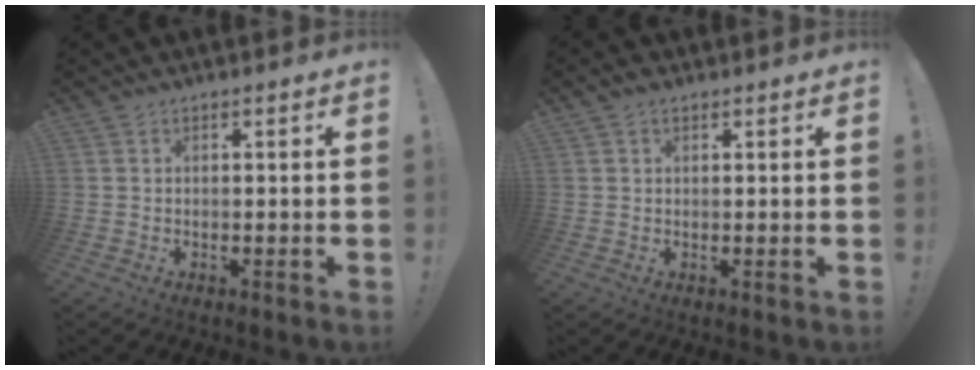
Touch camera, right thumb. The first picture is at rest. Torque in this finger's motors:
{"motor_torque": [0.56, 1.93, 0.38, 0.39, 0.01]}